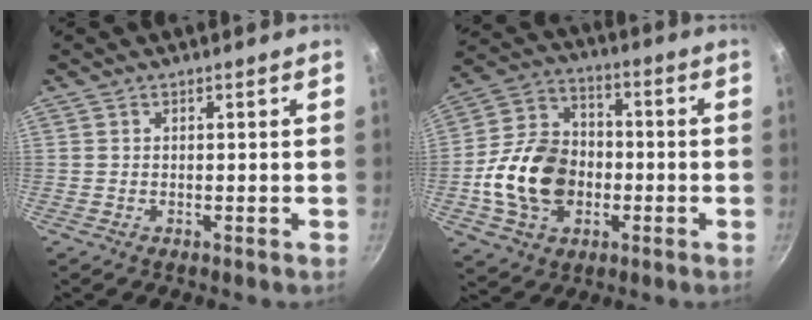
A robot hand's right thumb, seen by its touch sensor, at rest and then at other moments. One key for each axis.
{"total": 17.2, "fx": -3.1, "fy": 13.0, "fz": 10.9, "tx": -0.177, "ty": 0.033, "tz": -0.060}